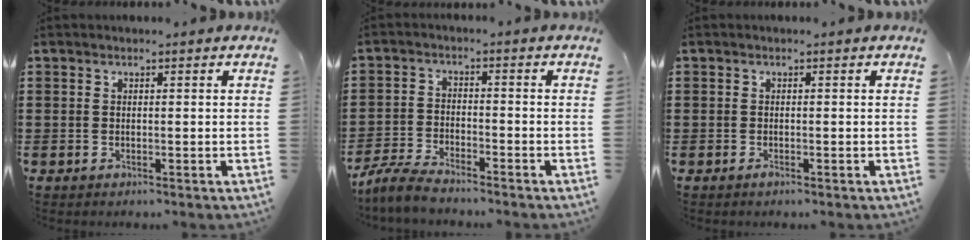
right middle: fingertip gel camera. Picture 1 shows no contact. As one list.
[{"total": 4.6, "force": [-4.3, 0.6, 1.5], "torque": [-0.047, -0.002, -0.090]}, {"total": 0.6, "force": [-0.5, 0.3, 0.2], "torque": [-0.004, -0.002, -0.010]}]